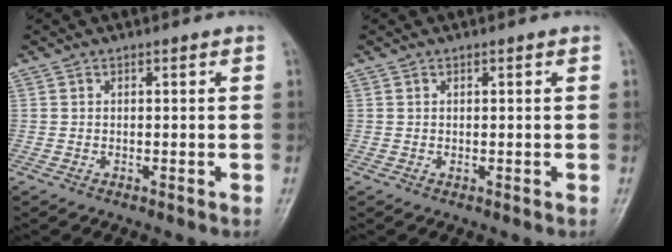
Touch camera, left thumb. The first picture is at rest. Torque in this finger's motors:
{"motor_torque": [0.00, 0.09, 0.31, -0.12, 0.00]}